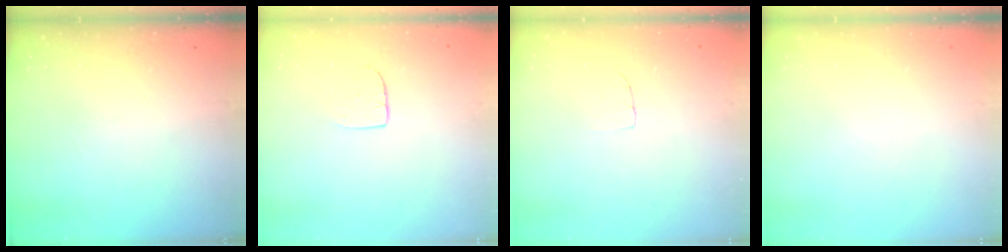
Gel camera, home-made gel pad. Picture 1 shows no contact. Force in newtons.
{"total": 5.0, "press": 5.0, "slide": 0.4}
{"total": 3.1, "press": 3.0, "slide": 0.3}
{"total": 0.0}